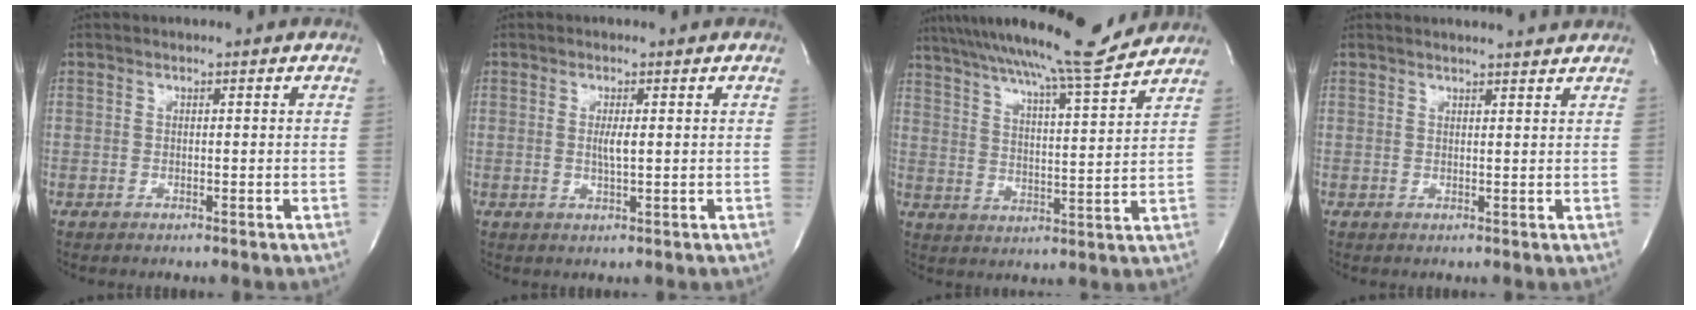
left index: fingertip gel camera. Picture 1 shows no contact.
{"total": 2.0, "force": [0.2, 0.1, 2.0], "torque": [-0.042, -0.004, 0.002]}
{"total": 17.6, "force": [15.7, 0.0, 8.1], "torque": [-0.137, -0.006, 0.234]}
{"total": 6.2, "force": [6.0, 0.2, 1.5], "torque": [-0.022, 0.008, 0.062]}